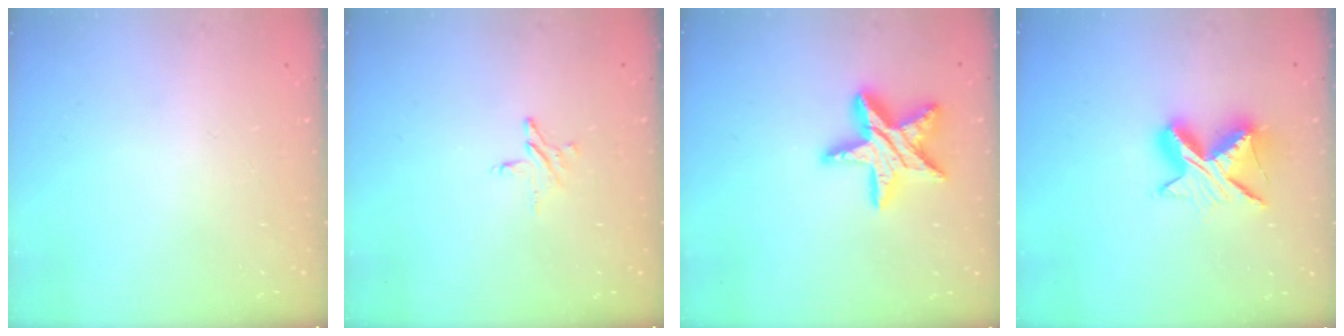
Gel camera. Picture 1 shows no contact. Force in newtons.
{"total": 3.8, "press": 3.8, "slide": 0.3}
{"total": 17.7, "press": 17.6, "slide": 1.6}
{"total": 10.4, "press": 10.4, "slide": 0.9}